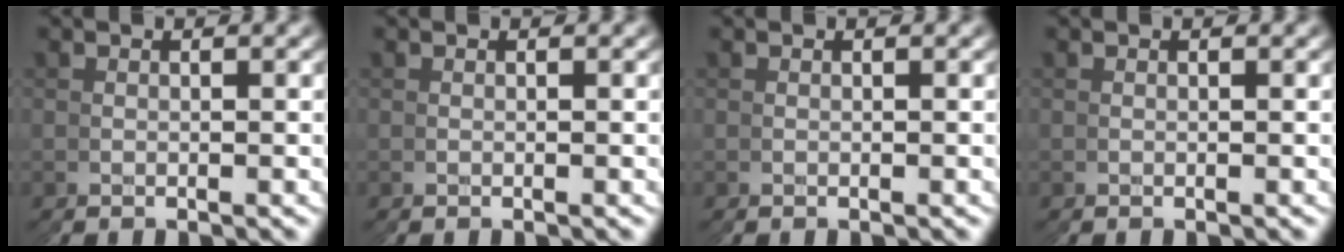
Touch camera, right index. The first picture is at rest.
{"total": 0.0}
{"total": 0.0}
{"total": 0.0}